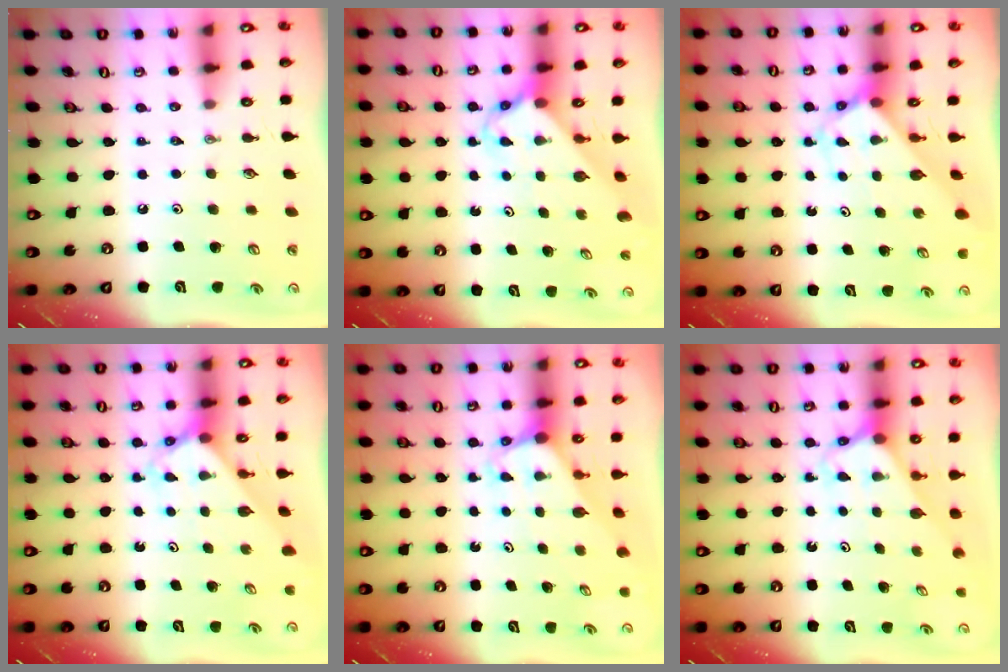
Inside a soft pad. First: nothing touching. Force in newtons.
{"total": 2.9, "press": 2.9, "slide": 0.3}
{"total": 2.9, "press": 2.9, "slide": 0.1}
{"total": 2.7, "press": 2.7, "slide": 0.2}
{"total": 3.1, "press": 3.1, "slide": 0.0}
{"total": 2.7, "press": 2.7, "slide": 0.1}